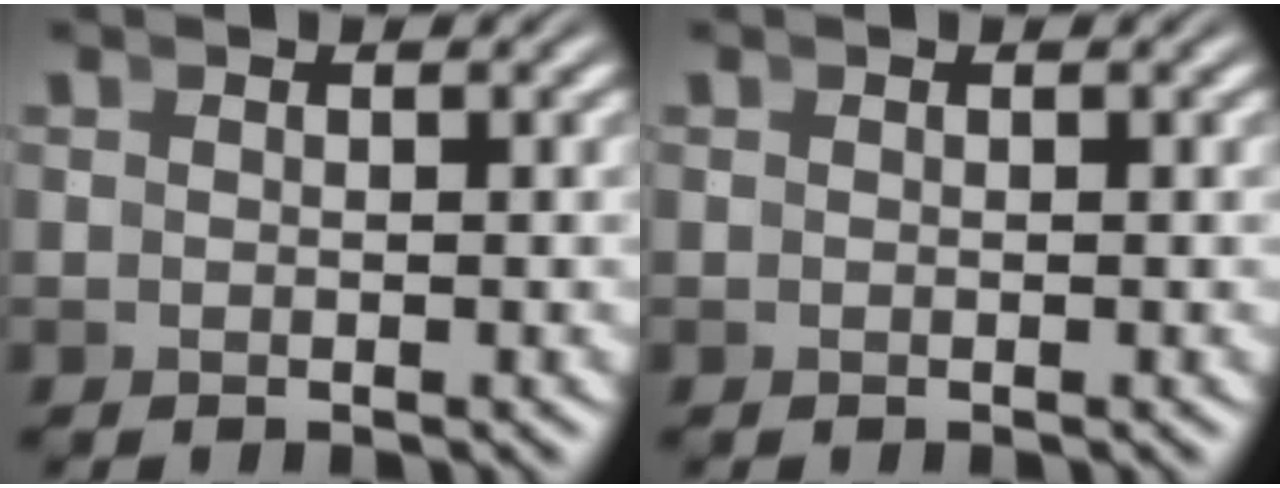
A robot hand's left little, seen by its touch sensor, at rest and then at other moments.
{"total": 0.0}